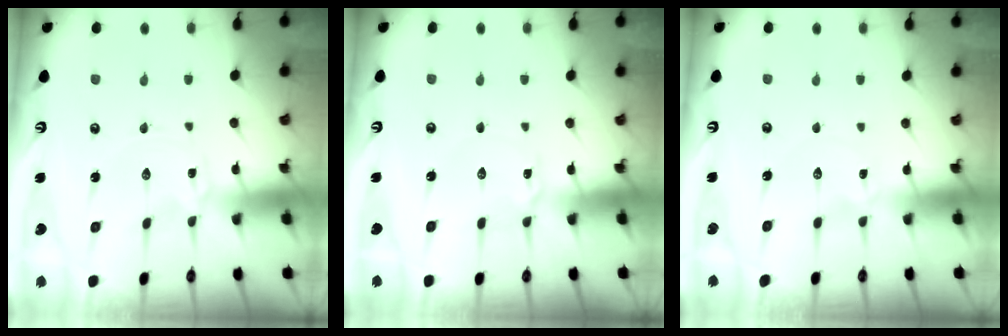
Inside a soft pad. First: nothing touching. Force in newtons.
{"total": 2.8, "press": 2.8, "slide": 0.3}
{"total": 0.5, "press": 0.5, "slide": 0.1}